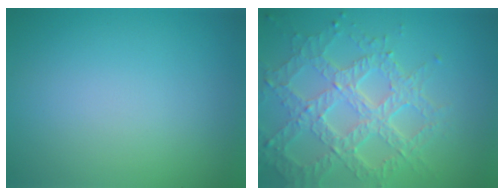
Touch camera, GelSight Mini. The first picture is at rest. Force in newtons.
{"total": 7.0, "press": 5.2, "slide": 4.7}